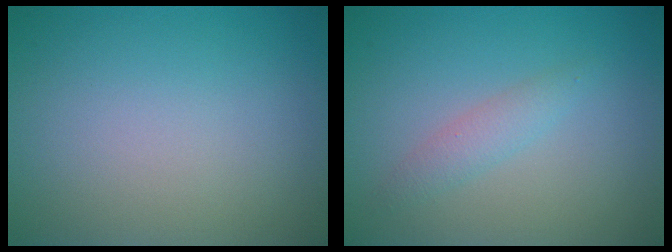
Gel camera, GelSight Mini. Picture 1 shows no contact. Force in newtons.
{"total": 1.6, "press": 1.6, "slide": 0.0}